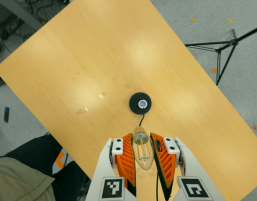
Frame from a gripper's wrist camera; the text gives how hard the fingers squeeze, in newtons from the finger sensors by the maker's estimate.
{"total": 20.5, "left": 22.3, "right": 18.7}